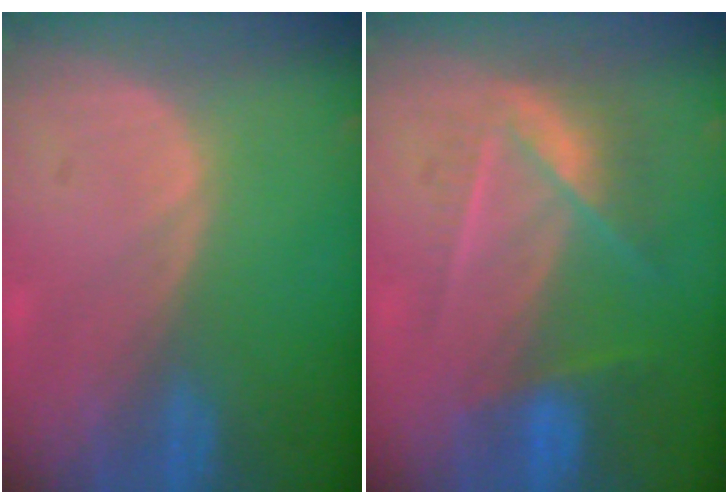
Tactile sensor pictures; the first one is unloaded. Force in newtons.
{"total": 7.2, "press": 6.3, "slide": 3.5}